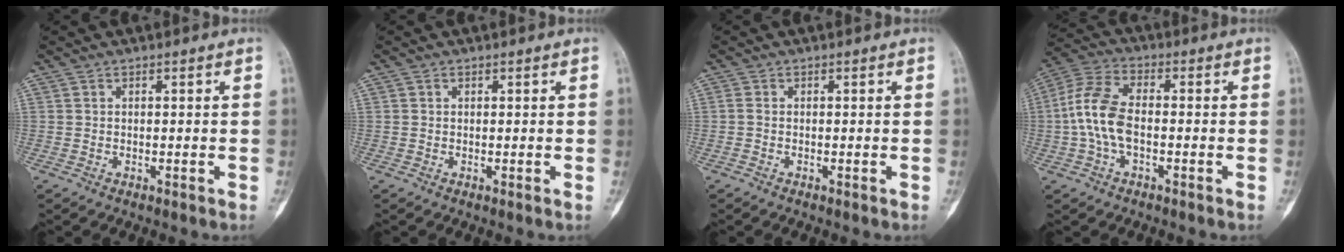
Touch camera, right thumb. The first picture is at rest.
{"total": 0.0}
{"total": 0.7, "force": [-0.2, 0.4, 0.6], "torque": [-0.017, -0.002, -0.008]}
{"total": 10.1, "force": [-1.2, 5.4, 8.4], "torque": [-0.186, 0.030, -0.030]}